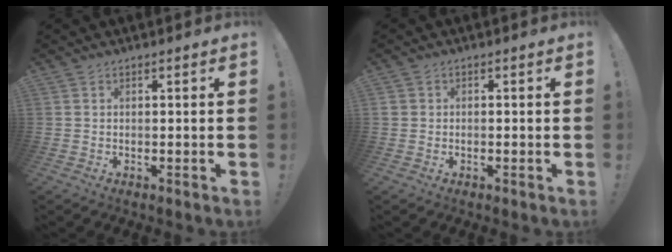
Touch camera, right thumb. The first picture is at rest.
{"total": 1.2, "force": [-0.4, 1.1, 0.1], "torque": [-0.004, 0.004, -0.007]}